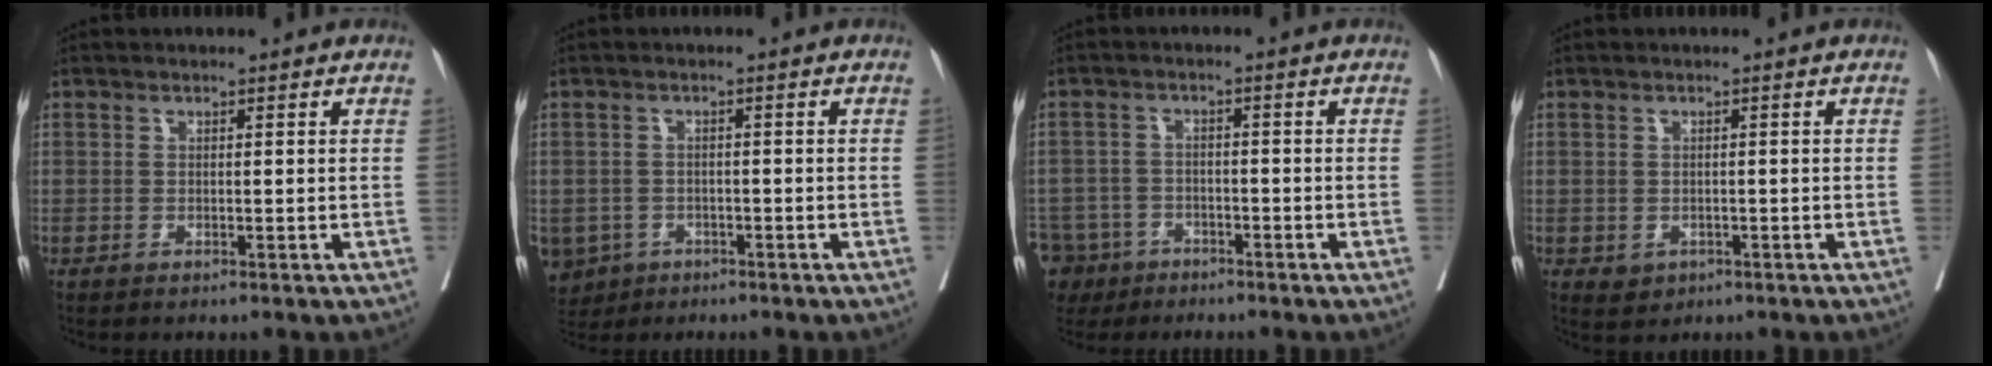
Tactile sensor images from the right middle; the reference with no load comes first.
{"total": 7.7, "force": [-3.8, 6.4, 2.0], "torque": [-0.063, -0.002, -0.055]}
{"total": 10.2, "force": [-6.5, 7.4, 2.3], "torque": [-0.080, -0.008, -0.108]}
{"total": 1.9, "force": [-0.7, 1.6, 0.8], "torque": [-0.012, -0.001, 0.002]}